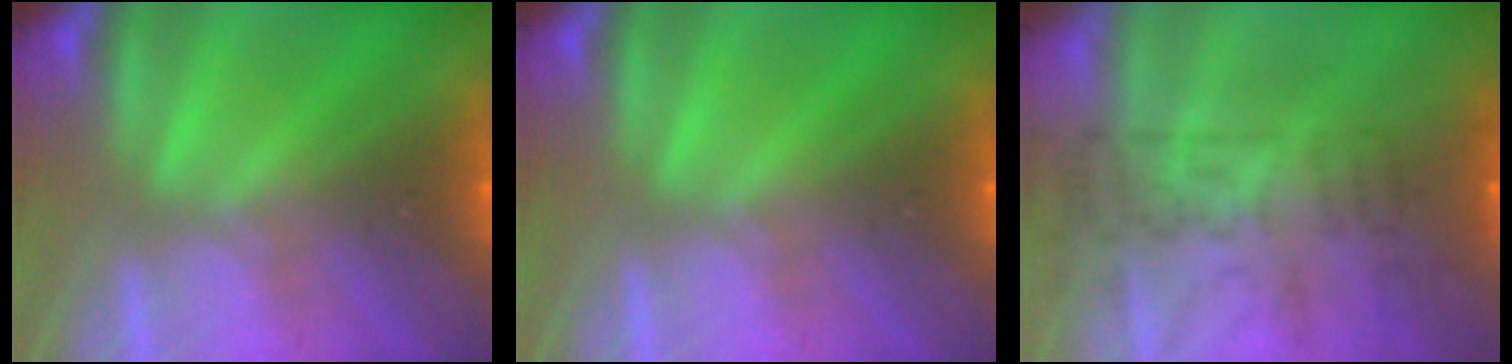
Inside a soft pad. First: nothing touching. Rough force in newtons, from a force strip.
{"total": 0.0}
{"total": 9.7}